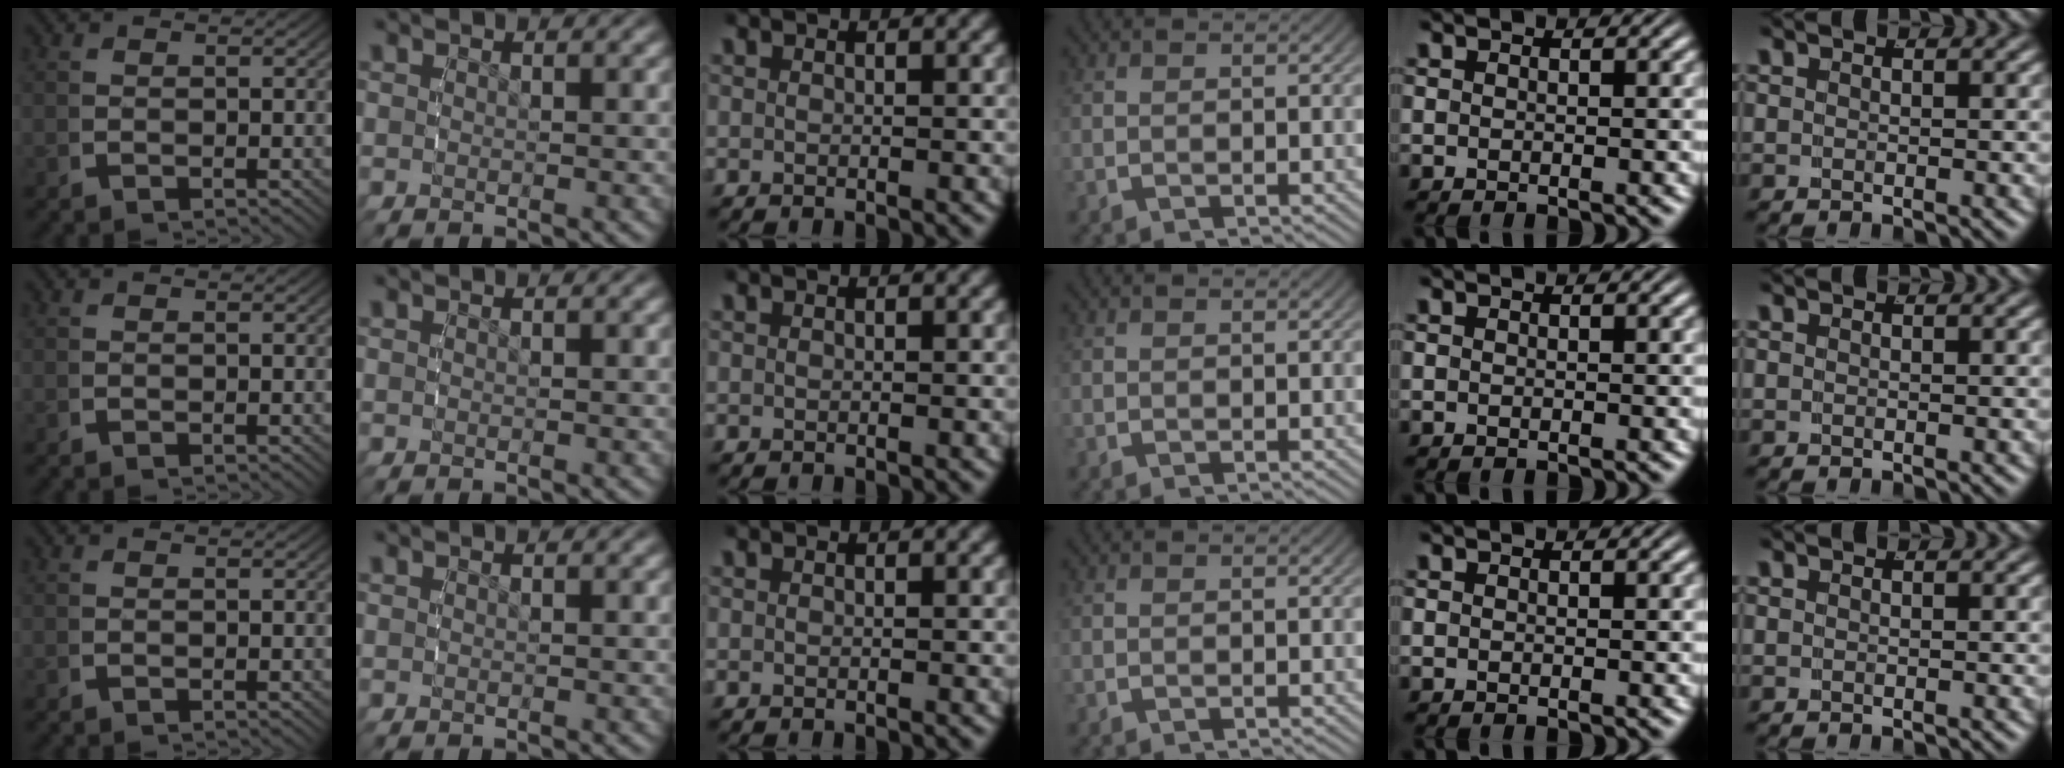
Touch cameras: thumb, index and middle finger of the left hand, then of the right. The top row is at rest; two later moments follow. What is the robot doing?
{"motion": "reach", "object": "pen bag"}